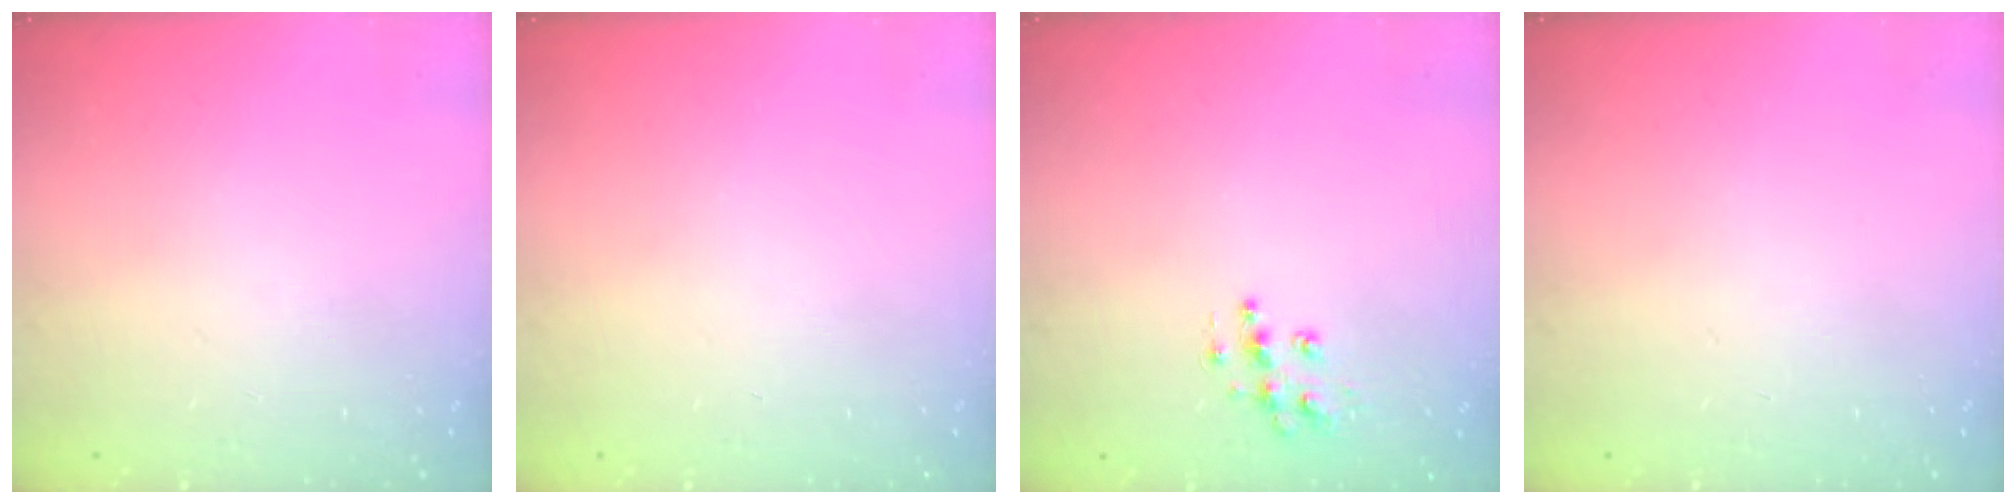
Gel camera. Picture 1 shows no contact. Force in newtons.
{"total": 0.0}
{"total": 9.0, "press": 9.0, "slide": 0.5}
{"total": 0.0}